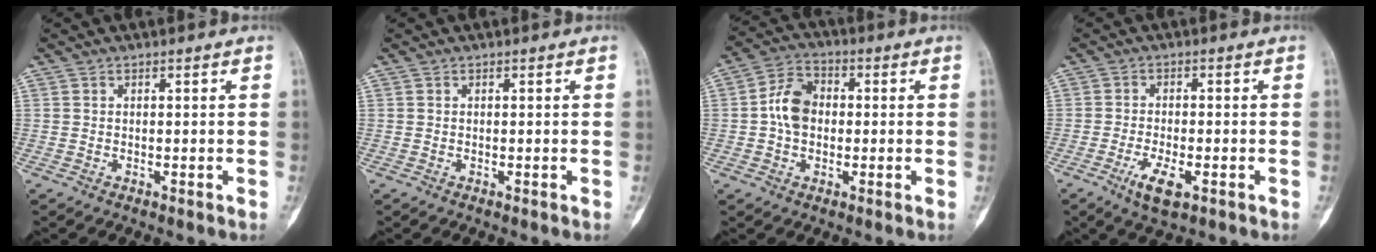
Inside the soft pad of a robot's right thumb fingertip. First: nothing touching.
{"total": 0.0}
{"total": 7.9, "force": [0.0, 5.9, 5.3], "torque": [-0.082, 0.021, -0.011]}
{"total": 5.6, "force": [-2.5, 2.0, 4.5], "torque": [-0.085, 0.002, -0.041]}